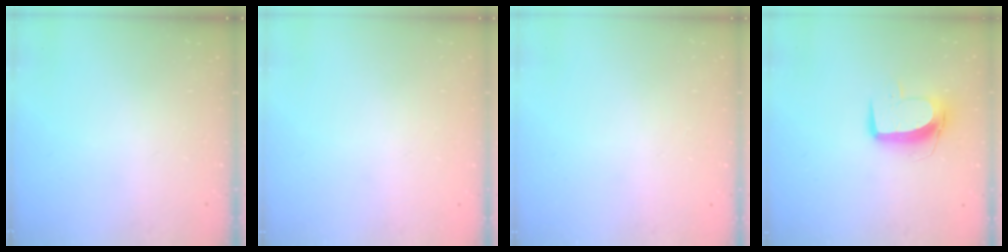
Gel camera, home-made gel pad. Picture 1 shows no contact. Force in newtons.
{"total": 0.0}
{"total": 0.5, "press": 0.5, "slide": 0.1}
{"total": 10.3, "press": 10.3, "slide": 0.8}